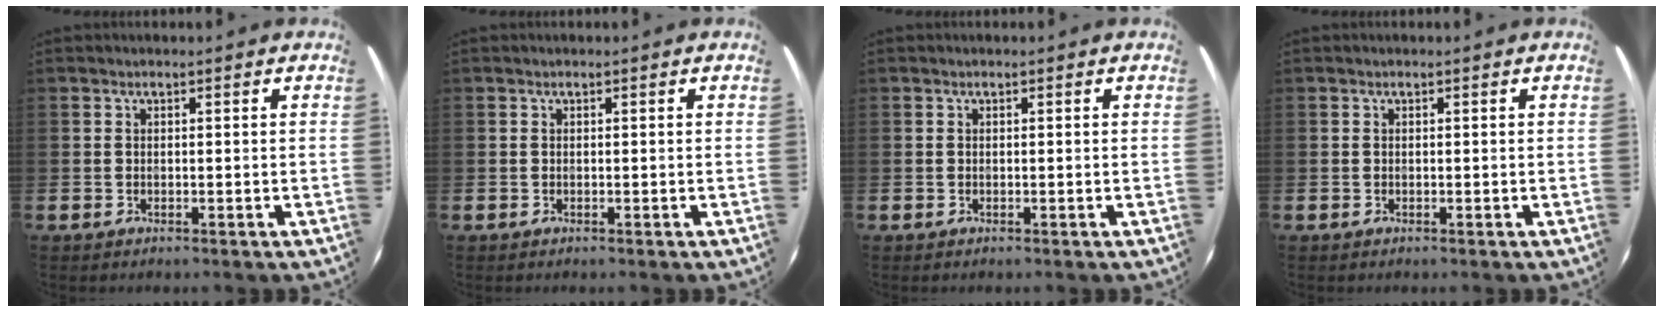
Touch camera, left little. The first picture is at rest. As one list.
[{"total": 0.0}, {"total": 0.0}, {"total": 0.0}]